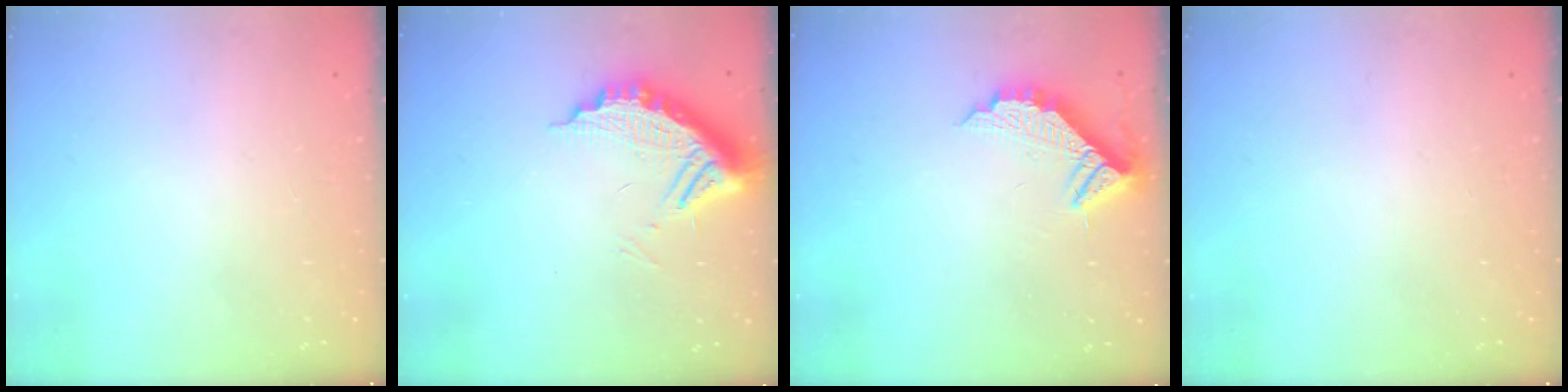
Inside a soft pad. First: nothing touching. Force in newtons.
{"total": 11.7, "press": 11.7, "slide": 1.0}
{"total": 9.0, "press": 9.0, "slide": 0.7}
{"total": 0.0}